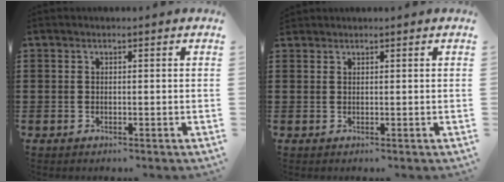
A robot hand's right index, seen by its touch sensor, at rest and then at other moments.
{"total": 0.8, "force": [0.7, 0.2, -0.1], "torque": [0.002, 0.001, 0.015]}